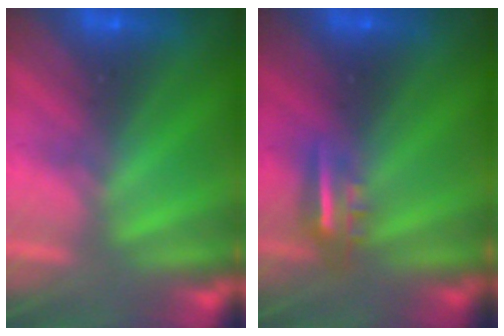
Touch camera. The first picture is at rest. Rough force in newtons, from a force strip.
{"total": 4.7}